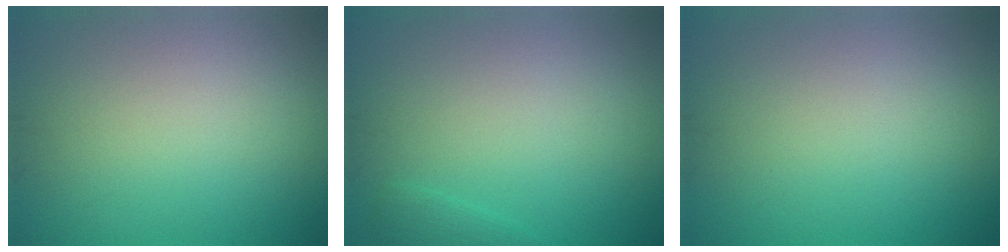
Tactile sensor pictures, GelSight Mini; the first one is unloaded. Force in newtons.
{"total": 0.8, "press": 0.8, "slide": 0.1}
{"total": 0.0}